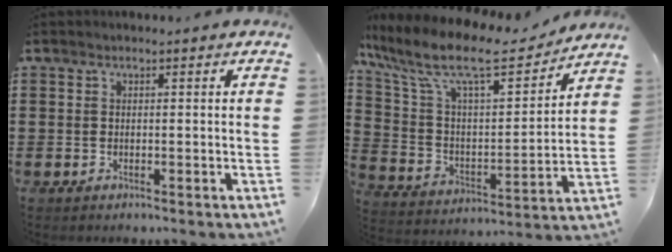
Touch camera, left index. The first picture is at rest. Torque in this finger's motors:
{"motor_torque": [2.14, 0.00, 0.44, 0.21]}